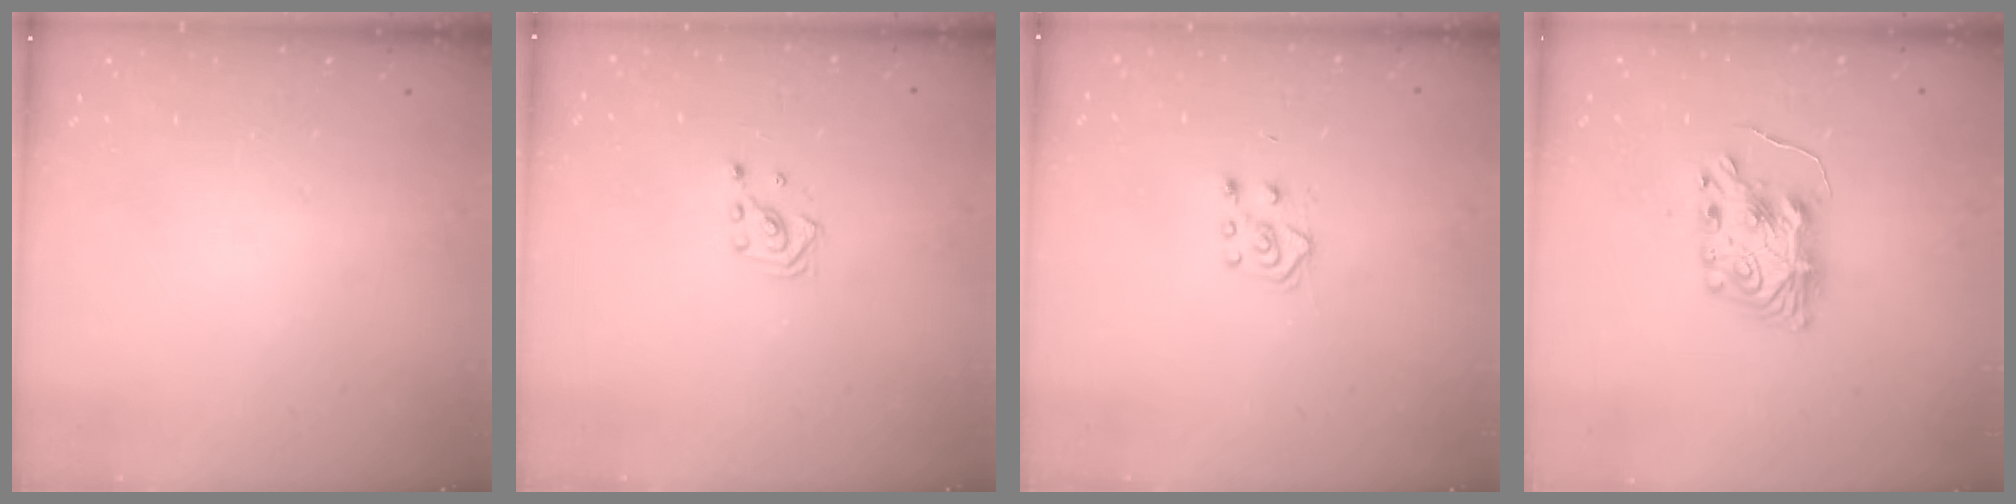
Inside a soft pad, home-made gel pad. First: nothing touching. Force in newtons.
{"total": 2.6, "press": 2.6, "slide": 0.3}
{"total": 6.1, "press": 6.1, "slide": 0.5}
{"total": 9.0, "press": 9.0, "slide": 0.5}